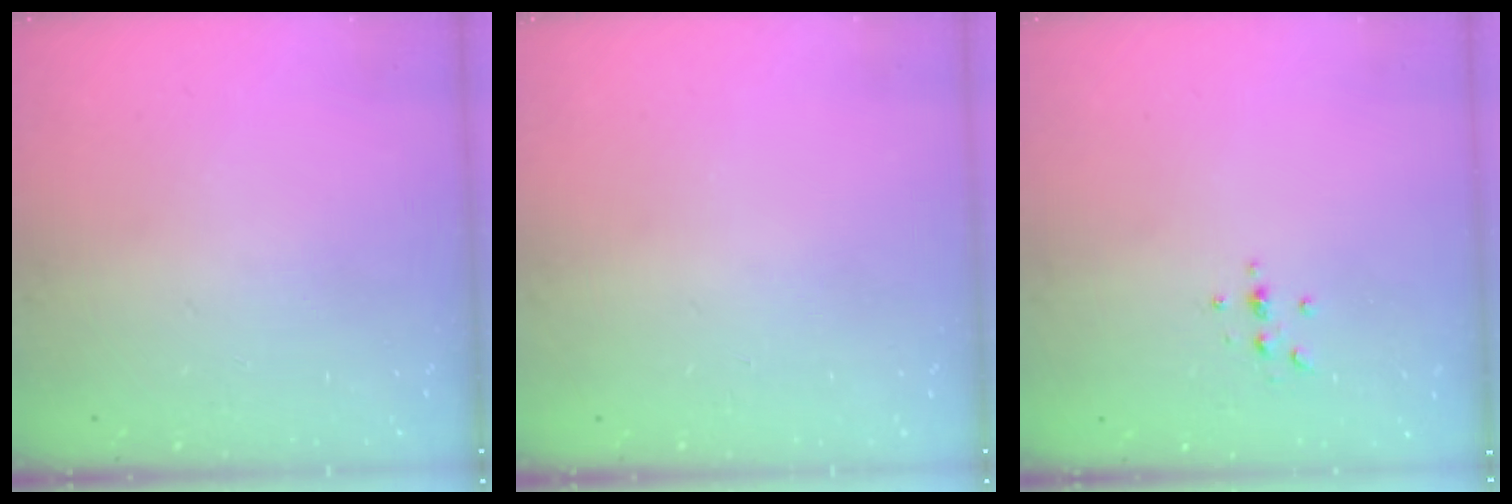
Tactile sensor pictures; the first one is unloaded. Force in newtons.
{"total": 0.0}
{"total": 2.3, "press": 2.2, "slide": 0.2}